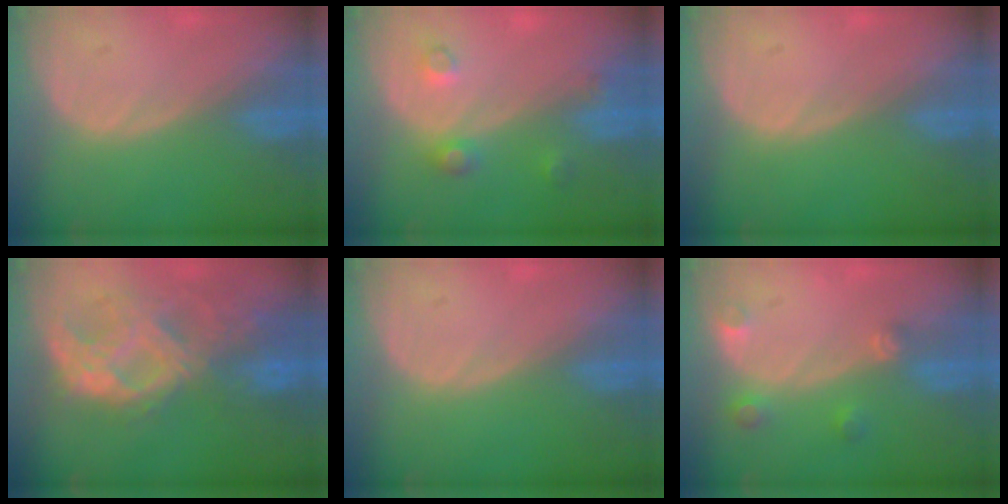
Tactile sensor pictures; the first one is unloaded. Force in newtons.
{"total": 3.4, "press": 3.3, "slide": 0.9}
{"total": 0.0}
{"total": 10.1, "press": 9.0, "slide": 4.7}
{"total": 0.0}
{"total": 3.0, "press": 2.9, "slide": 1.0}